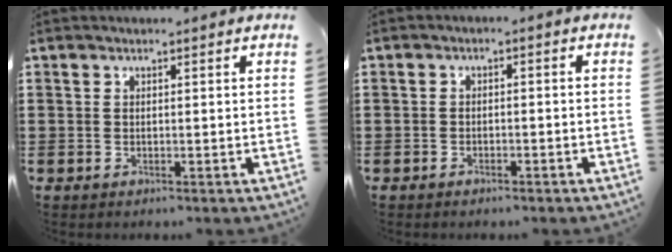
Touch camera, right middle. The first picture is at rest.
{"total": 0.6, "force": [-0.5, 0.2, 0.2], "torque": [-0.005, -0.002, -0.010]}